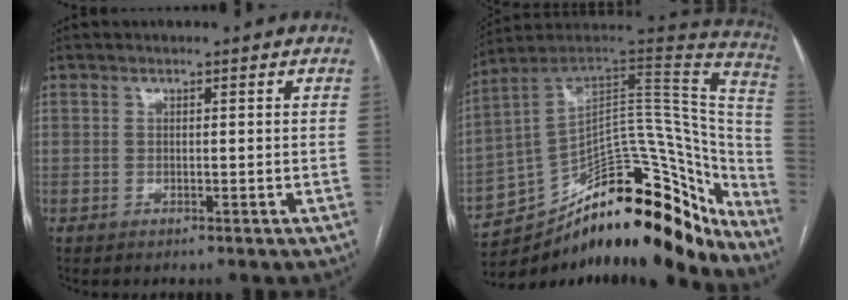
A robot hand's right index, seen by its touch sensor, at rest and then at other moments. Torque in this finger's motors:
{"motor_torque": [1.04, -0.93, 0.27, 0.02]}